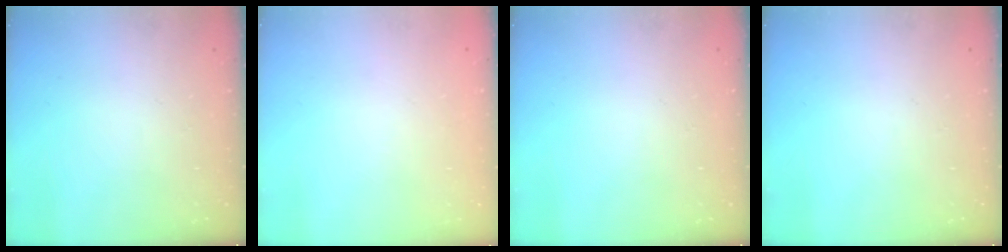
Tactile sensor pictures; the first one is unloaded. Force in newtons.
{"total": 2.1, "press": 2.1, "slide": 0.1}
{"total": 0.0}
{"total": 0.0}